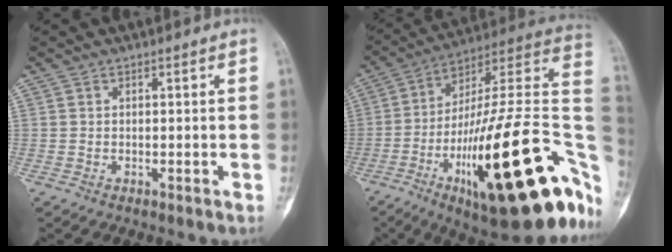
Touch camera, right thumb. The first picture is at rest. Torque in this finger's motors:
{"motor_torque": [3.52, 1.49, 2.11, -0.66, 0.80]}